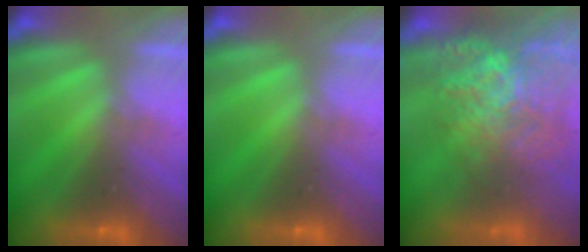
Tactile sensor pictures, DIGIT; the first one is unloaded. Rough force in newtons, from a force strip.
{"total": 0.0}
{"total": 8.3}